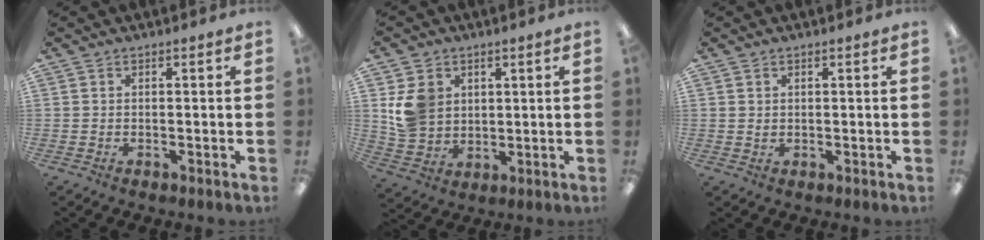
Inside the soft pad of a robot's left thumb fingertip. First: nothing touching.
{"total": 8.8, "force": [3.1, 7.5, 3.4], "torque": [-0.067, 0.002, 0.063]}
{"total": 0.8, "force": [0.4, 0.7, 0.1], "torque": [-0.002, 0.002, 0.008]}